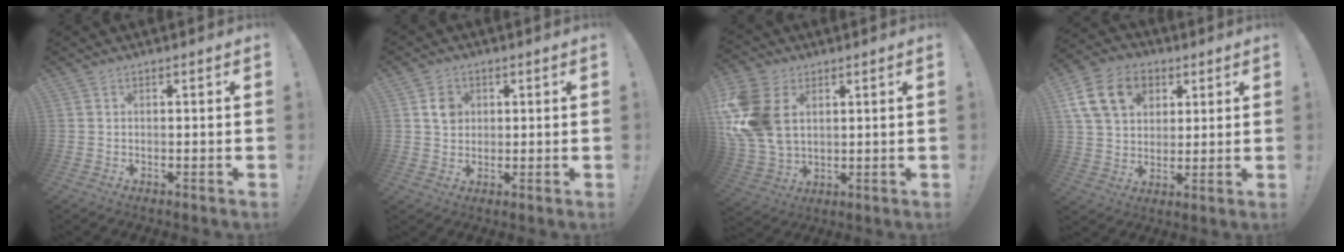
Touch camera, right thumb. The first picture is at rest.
{"total": 5.0, "force": [1.5, 4.3, 1.9], "torque": [-0.011, -0.004, 0.024]}
{"total": 18.3, "force": [4.2, 13.1, 12.0], "torque": [-0.248, -0.017, 0.083]}
{"total": 17.2, "force": [6.3, 12.9, 9.5], "torque": [-0.146, -0.016, 0.123]}